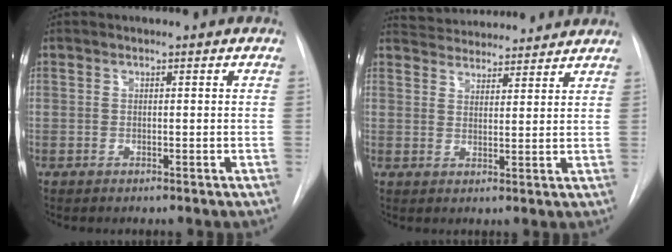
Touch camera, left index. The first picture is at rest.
{"total": 11.2, "force": [10.7, 2.3, 2.5], "torque": [-0.033, 0.021, 0.150]}